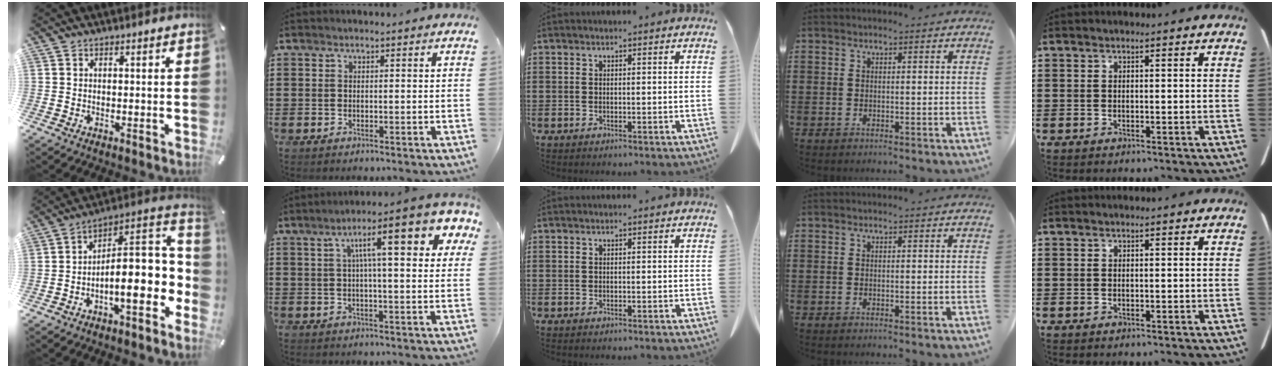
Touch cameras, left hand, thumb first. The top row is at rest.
{"thumb": {"total": 15.5, "force": [-3.8, 6.7, 13.4], "torque": [-0.172, -0.010, -0.056]}, "index": {"total": 11.4, "force": [5.1, 2.3, 9.9], "torque": [-0.164, -0.018, 0.072]}}